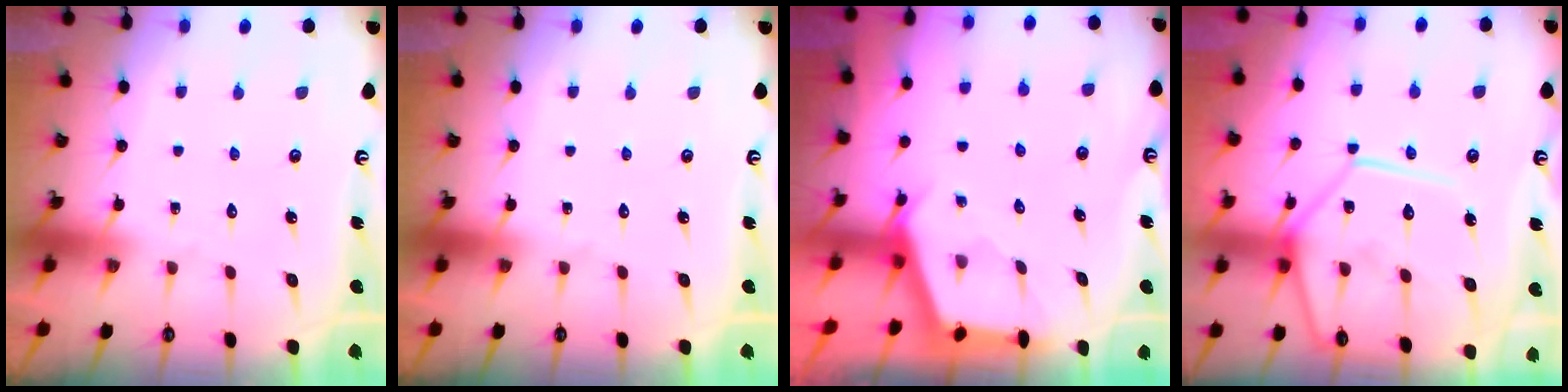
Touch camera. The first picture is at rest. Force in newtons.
{"total": 0.0}
{"total": 2.5, "press": 2.5, "slide": 0.3}
{"total": 15.3, "press": 15.1, "slide": 2.0}